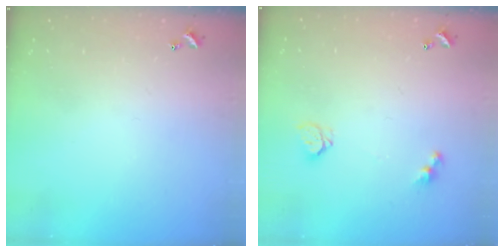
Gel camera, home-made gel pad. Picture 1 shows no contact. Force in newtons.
{"total": 3.8, "press": 3.7, "slide": 0.2}